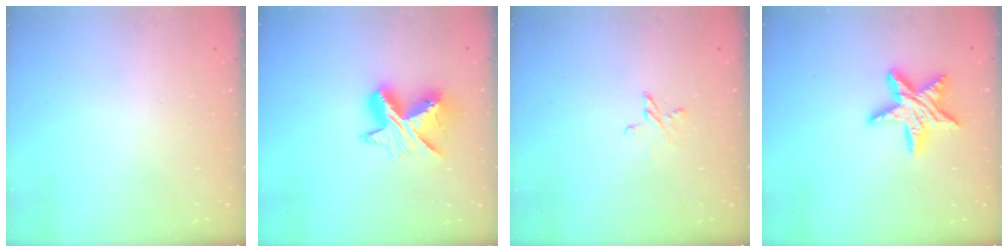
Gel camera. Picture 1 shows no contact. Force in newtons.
{"total": 10.1, "press": 10.1, "slide": 0.7}
{"total": 3.8, "press": 3.8, "slide": 0.4}
{"total": 12.9, "press": 12.9, "slide": 0.8}